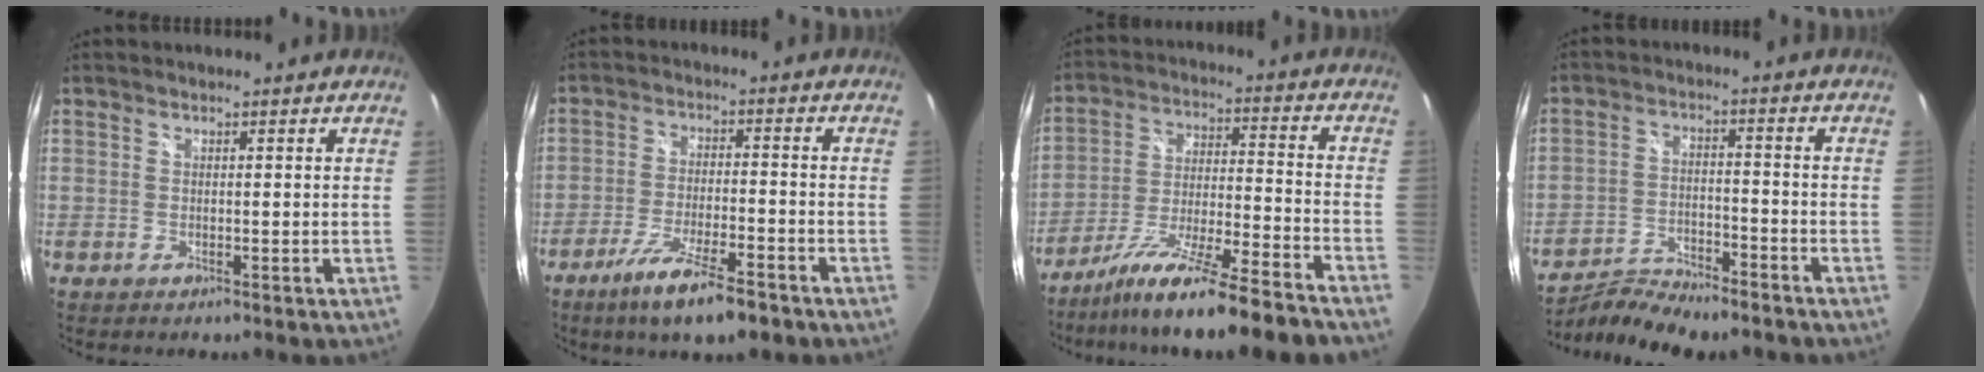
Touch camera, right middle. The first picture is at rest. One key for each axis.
{"total": 10.9, "fx": -7.6, "fy": 1.9, "fz": 7.5, "tx": -0.158, "ty": -0.026, "tz": -0.132}
{"total": 16.7, "fx": -13.9, "fy": -1.0, "fz": 9.3, "tx": -0.171, "ty": -0.039, "tz": -0.229}
{"total": 12.3, "fx": -10.9, "fy": 2.6, "fz": 4.9, "tx": -0.116, "ty": -0.021, "tz": -0.185}